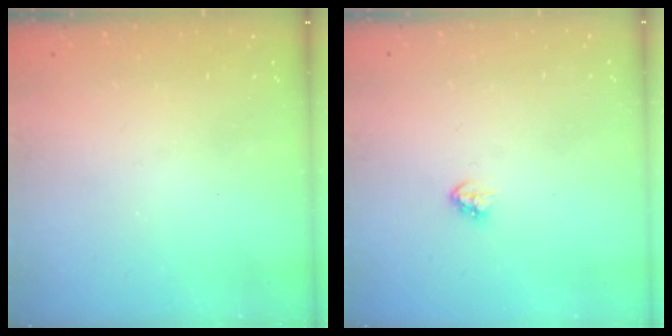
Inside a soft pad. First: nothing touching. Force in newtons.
{"total": 3.4, "press": 3.4, "slide": 0.3}